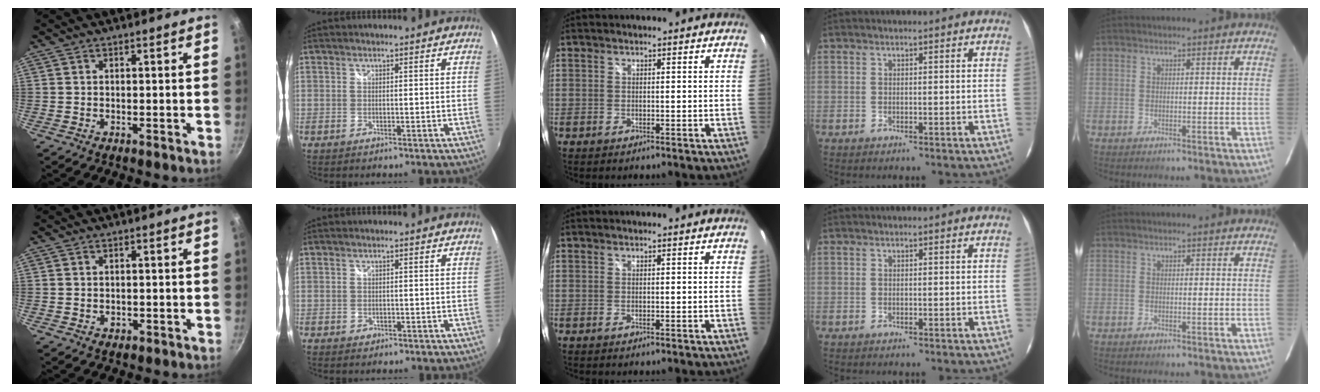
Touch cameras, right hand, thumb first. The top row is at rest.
{"thumb": {"total": 1.1, "force": [-0.2, 0.9, 0.6], "torque": [-0.006, 0.001, -0.002]}, "index": {"total": 1.3, "force": [-0.6, 1.1, 0.3], "torque": [-0.007, -0.003, -0.009]}}